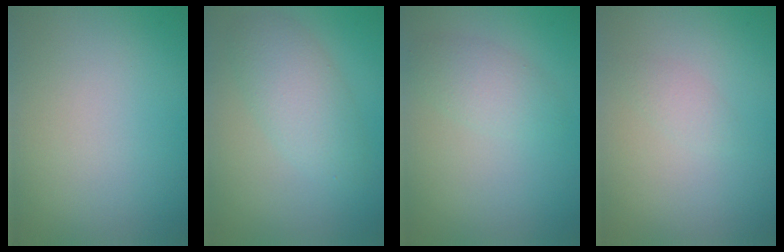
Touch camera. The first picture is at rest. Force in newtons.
{"total": 3.9, "press": 3.9, "slide": 0.1}
{"total": 2.3, "press": 2.3, "slide": 0.1}
{"total": 1.0, "press": 1.0, "slide": 0.0}